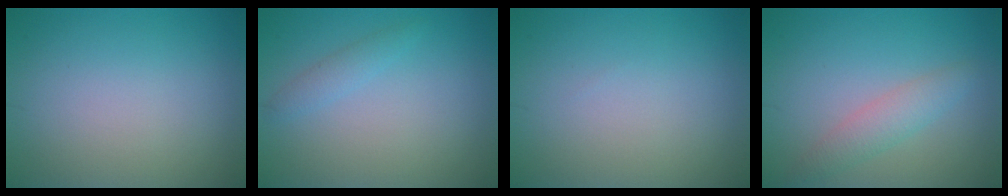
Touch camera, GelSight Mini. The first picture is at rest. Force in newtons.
{"total": 1.3, "press": 1.3, "slide": 0.0}
{"total": 0.0}
{"total": 2.3, "press": 2.3, "slide": 0.0}